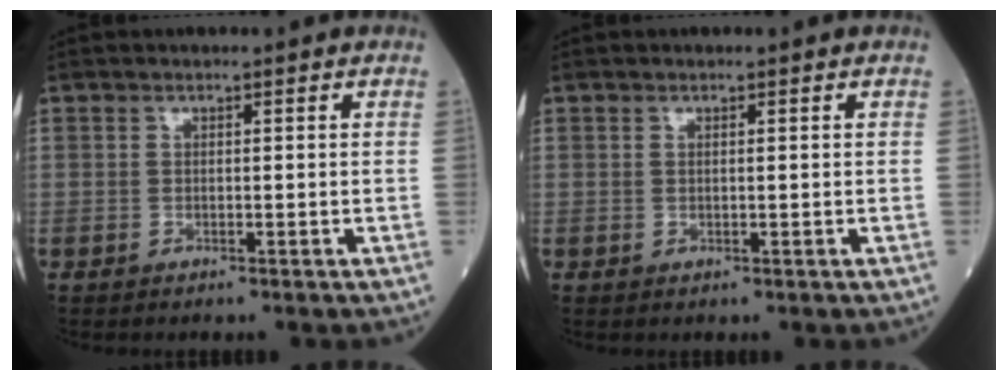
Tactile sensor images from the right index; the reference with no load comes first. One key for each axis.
{"total": 0.0}